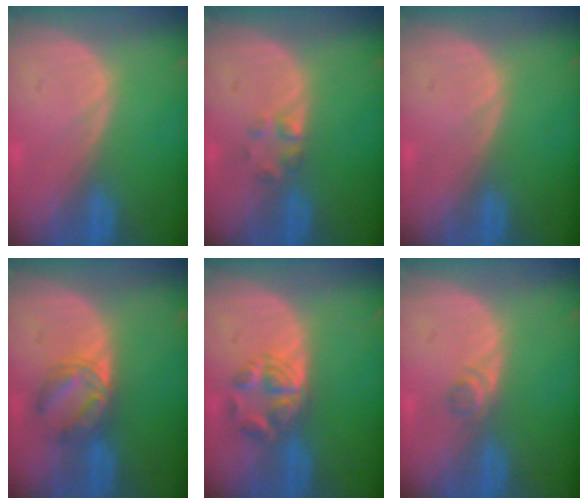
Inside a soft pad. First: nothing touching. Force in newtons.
{"total": 2.0, "press": 2.0, "slide": 0.2}
{"total": 0.0}
{"total": 5.6, "press": 5.5, "slide": 1.0}
{"total": 5.9, "press": 4.8, "slide": 3.5}
{"total": 1.8, "press": 1.5, "slide": 0.9}